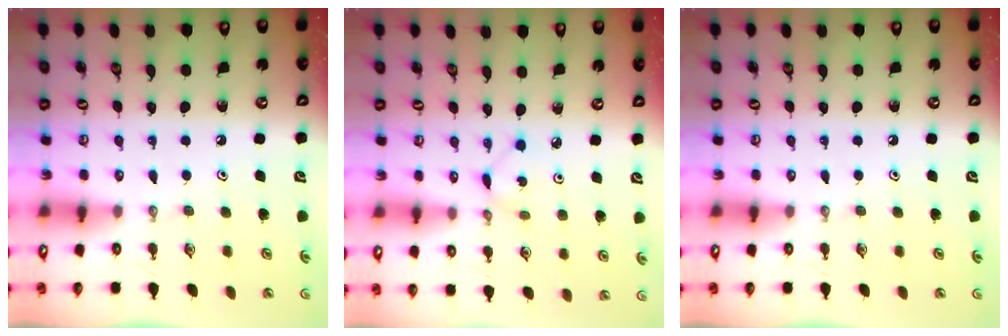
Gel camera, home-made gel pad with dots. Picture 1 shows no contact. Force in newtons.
{"total": 1.1, "press": 1.1, "slide": 0.1}
{"total": 0.0}